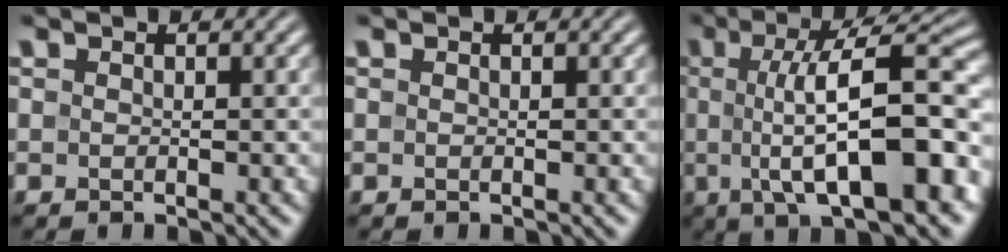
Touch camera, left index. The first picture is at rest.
{"total": 0.0}
{"total": 12.8, "force": [-0.9, 3.8, 12.2], "torque": [-0.162, 0.009, -0.021]}